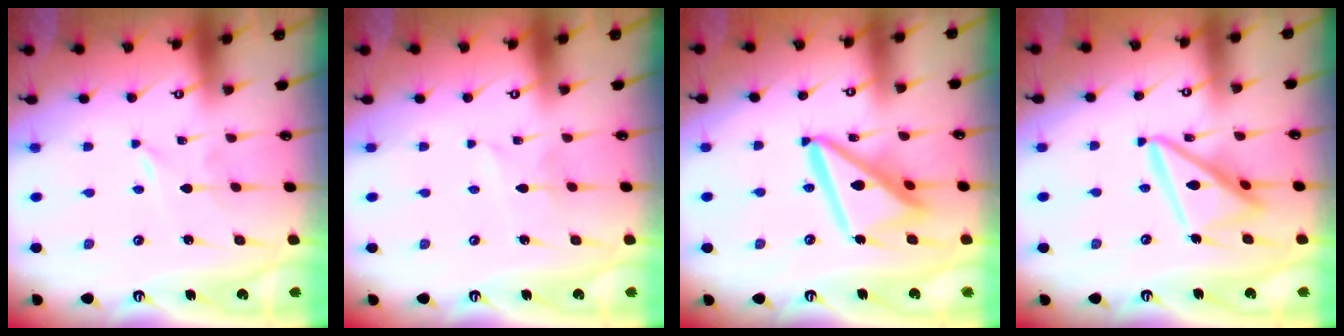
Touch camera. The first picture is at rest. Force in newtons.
{"total": 4.5, "press": 4.5, "slide": 0.4}
{"total": 15.4, "press": 15.3, "slide": 1.5}
{"total": 15.0, "press": 14.9, "slide": 1.6}